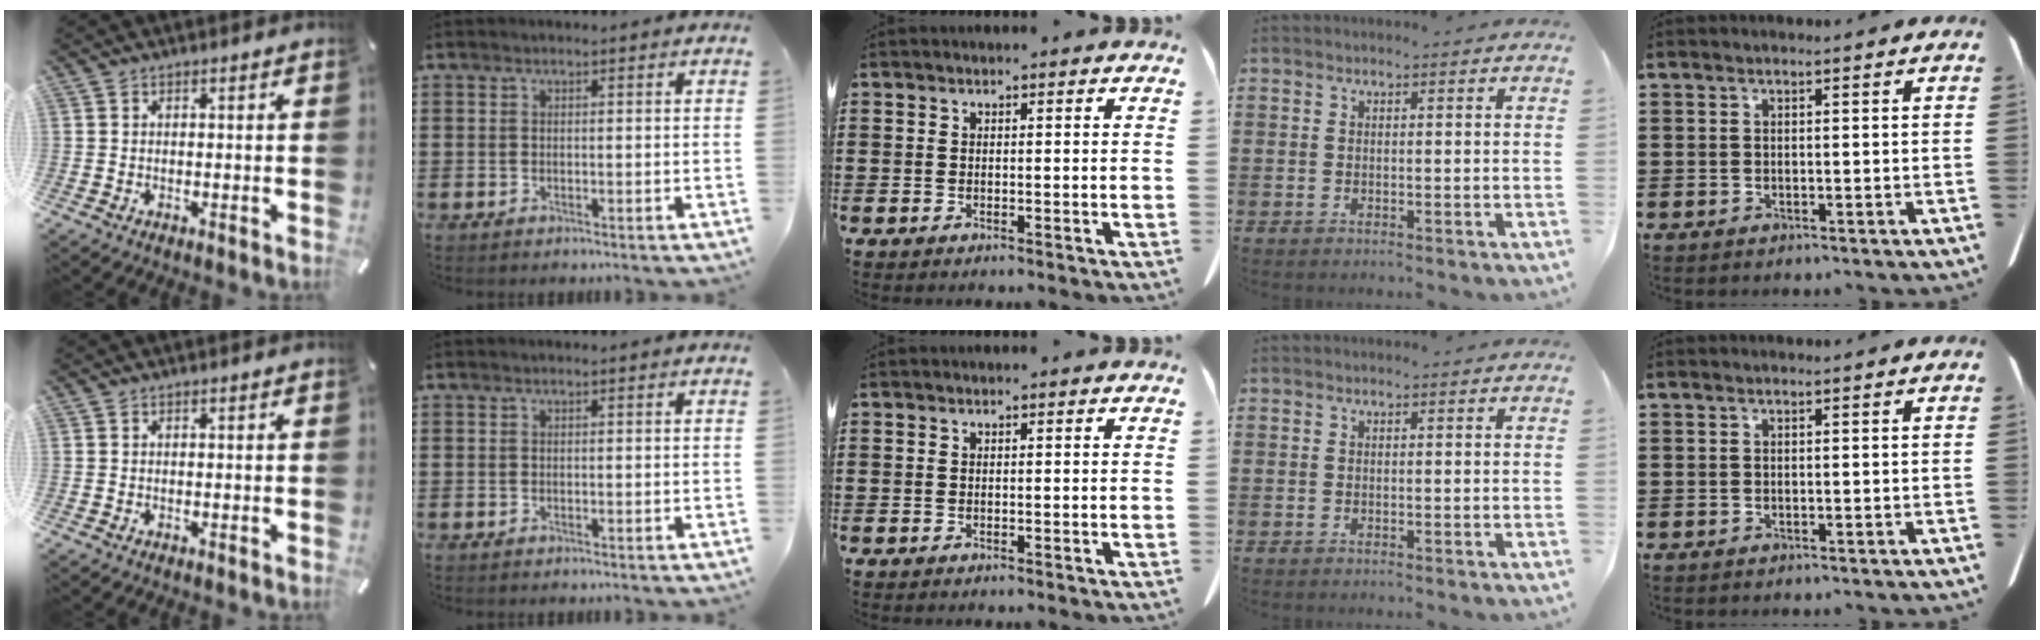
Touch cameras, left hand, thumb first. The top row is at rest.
{}